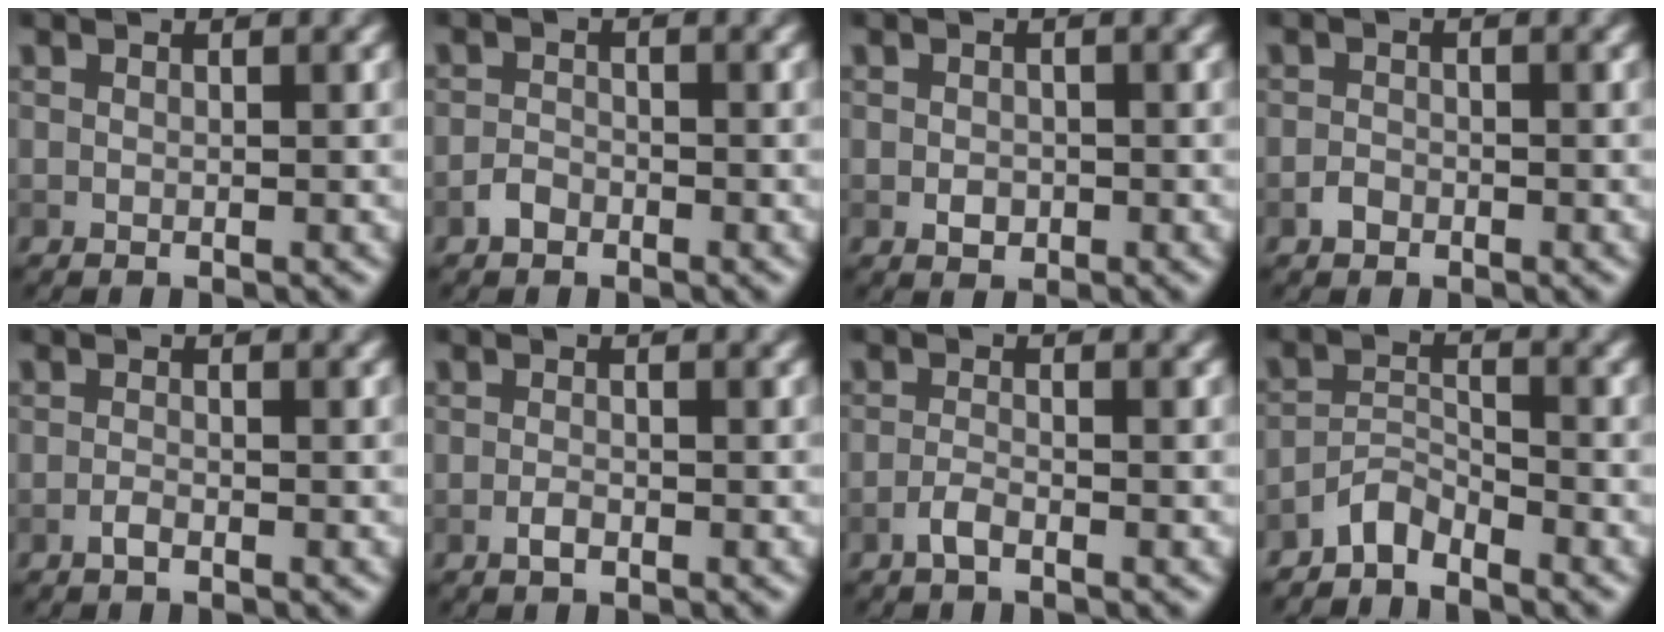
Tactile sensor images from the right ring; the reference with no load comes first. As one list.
[{"total": 1.3, "force": [-1.0, 0.8, 0.5], "torque": [-0.006, 0.004, -0.020]}, {"total": 1.3, "force": [-0.3, 1.0, 0.7], "torque": [-0.010, -0.003, -0.008]}, {"total": 1.0, "force": [-0.7, 0.7, 0.4], "torque": [-0.004, 0.002, -0.014]}, {"total": 0.9, "force": [-0.6, 0.2, 0.6], "torque": [-0.013, 0.001, -0.013]}, {"total": 1.0, "force": [-0.6, 0.4, 0.7], "torque": [-0.015, 0.001, -0.012]}, {"total": 1.4, "force": [-0.9, 0.4, 1.0], "torque": [-0.021, 0.003, -0.021]}, {"total": 2.4, "force": [-2.2, 0.7, 0.7], "torque": [-0.011, 0.010, -0.049]}]